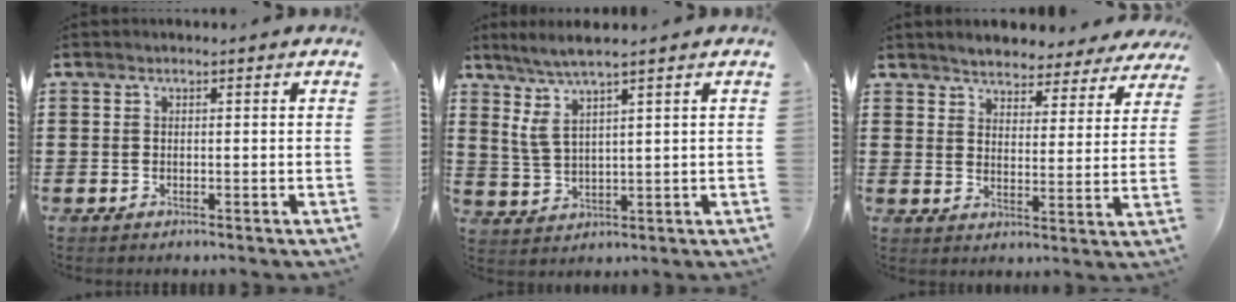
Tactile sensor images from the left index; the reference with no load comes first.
{"total": 5.4, "force": [3.2, 0.7, 4.3], "torque": [-0.098, -0.008, 0.054]}
{"total": 4.0, "force": [4.0, 0.4, 0.1], "torque": [-0.025, -0.021, 0.068]}